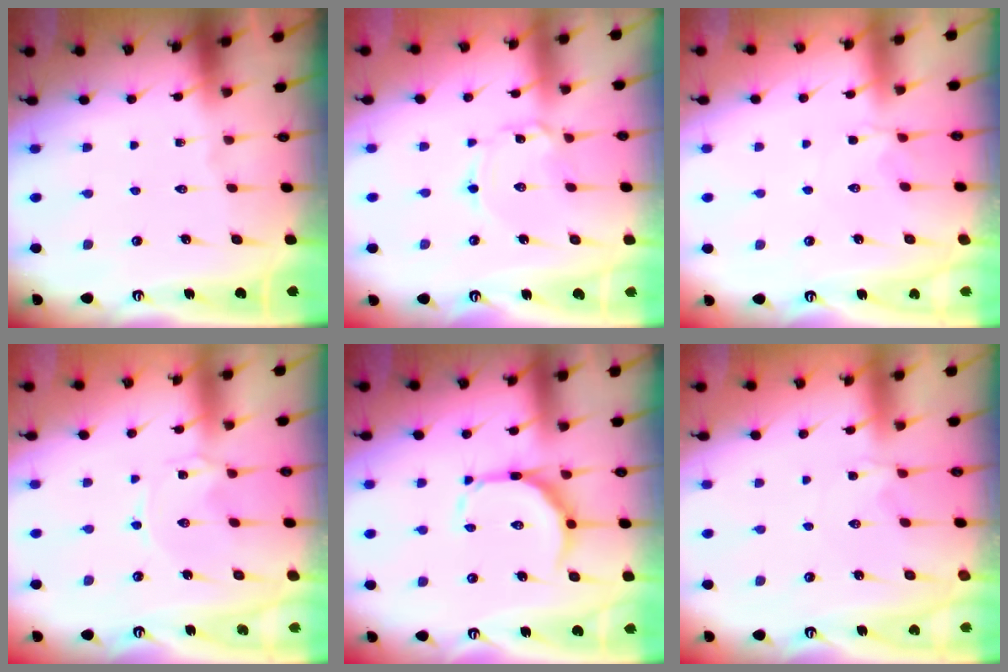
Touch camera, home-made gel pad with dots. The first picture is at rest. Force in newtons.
{"total": 1.7, "press": 1.7, "slide": 0.1}
{"total": 2.2, "press": 2.1, "slide": 0.7}
{"total": 0.0}
{"total": 9.6, "press": 9.5, "slide": 0.9}
{"total": 1.4, "press": 1.4, "slide": 0.3}